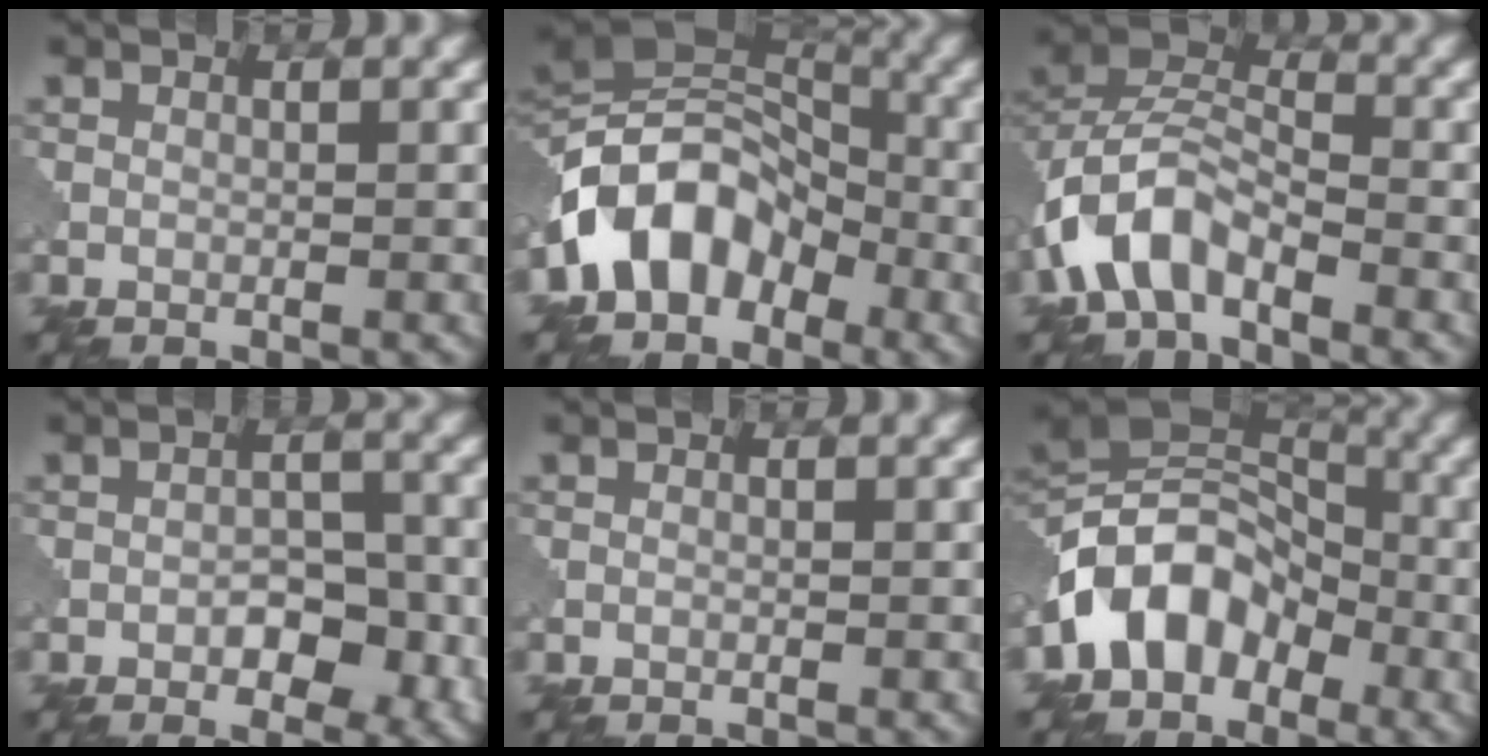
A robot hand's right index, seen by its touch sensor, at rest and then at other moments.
{"total": 9.4, "force": [-4.0, 6.6, 5.3], "torque": [-0.081, 0.018, -0.098]}
{"total": 6.1, "force": [-3.4, 3.2, 3.9], "torque": [-0.075, 0.009, -0.077]}
{"total": 4.5, "force": [-1.5, 2.5, 3.5], "torque": [-0.044, 0.001, -0.022]}
{"total": 0.0}
{"total": 8.4, "force": [-3.7, 5.8, 4.7], "torque": [-0.071, 0.020, -0.092]}